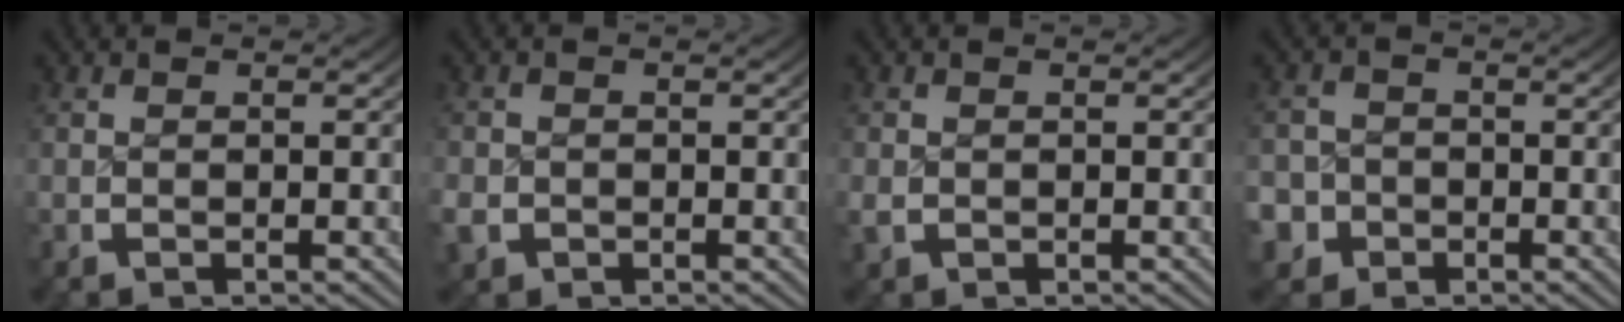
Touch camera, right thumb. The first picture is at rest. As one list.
[{"total": 2.3, "force": [-1.0, 2.0, 0.6], "torque": [-0.019, -0.010, -0.015]}, {"total": 1.1, "force": [-0.2, 1.0, 0.3], "torque": [-0.009, -0.006, -0.001]}, {"total": 5.2, "force": [-2.8, 4.2, 1.0], "torque": [-0.023, -0.027, -0.043]}]